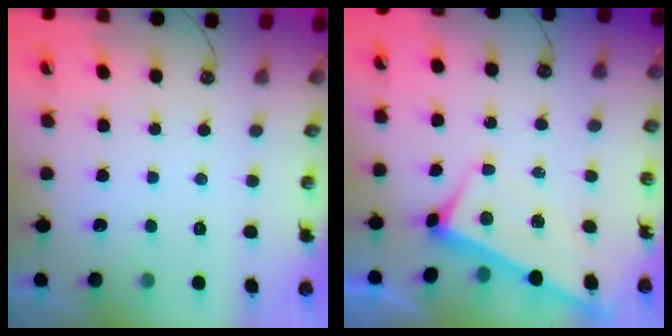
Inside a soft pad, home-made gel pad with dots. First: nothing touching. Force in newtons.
{"total": 1.0, "press": 0.9, "slide": 0.4}